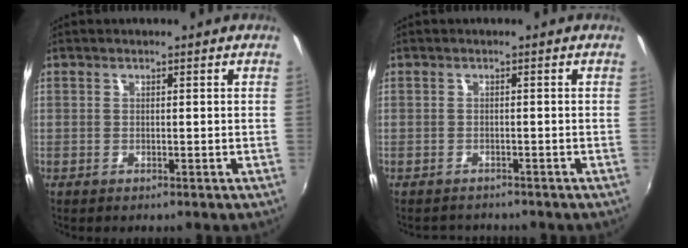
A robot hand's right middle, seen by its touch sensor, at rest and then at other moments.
{"total": 2.6, "force": [-2.4, 0.9, 0.2], "torque": [-0.010, -0.003, -0.036]}